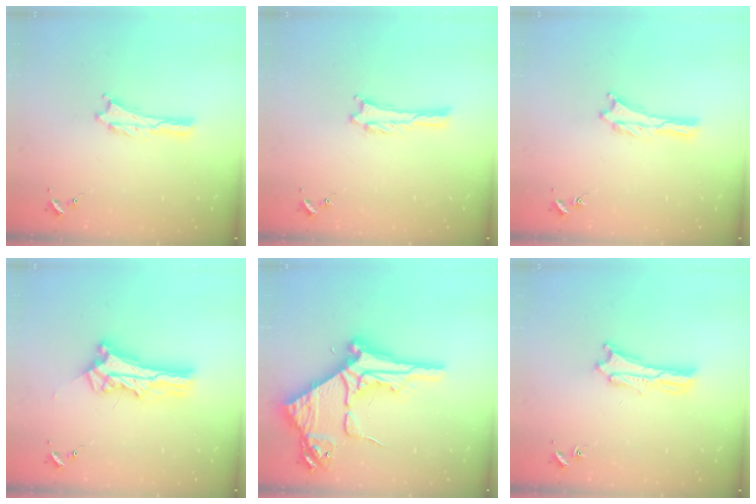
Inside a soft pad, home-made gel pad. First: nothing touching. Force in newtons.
{"total": 0.6, "press": 0.6, "slide": 0.1}
{"total": 0.0}
{"total": 10.1, "press": 10.0, "slide": 0.9}
{"total": 13.6, "press": 13.5, "slide": 1.1}
{"total": 2.5, "press": 2.5, "slide": 0.1}